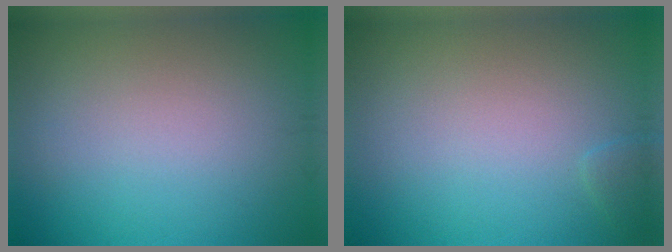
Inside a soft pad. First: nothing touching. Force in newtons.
{"total": 0.7, "press": 0.7, "slide": 0.1}